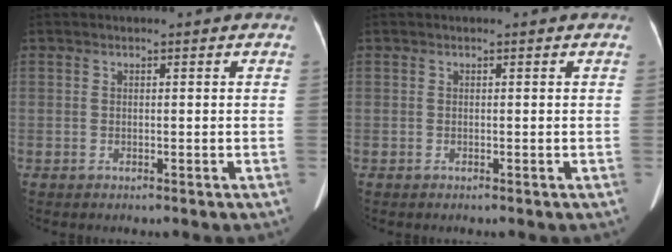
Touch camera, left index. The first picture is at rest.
{"total": 0.0}